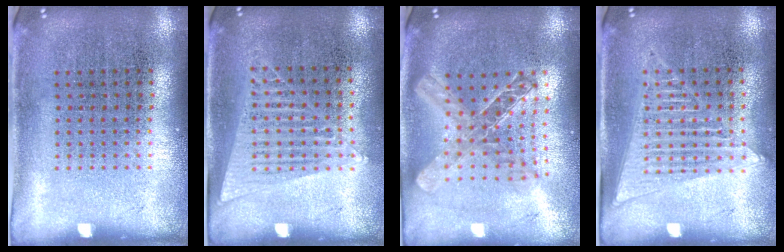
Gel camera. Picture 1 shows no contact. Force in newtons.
{"total": 1.3, "press": 1.2, "slide": 0.6}
{"total": 1.8, "press": 1.5, "slide": 1.0}
{"total": 1.6, "press": 1.5, "slide": 0.6}